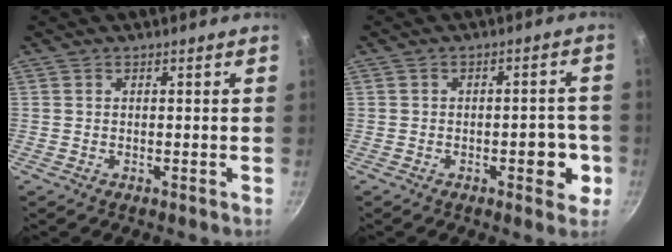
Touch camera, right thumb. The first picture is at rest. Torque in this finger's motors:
{"motor_torque": [0.98, 0.28, -0.18, 0.08, 0.01]}